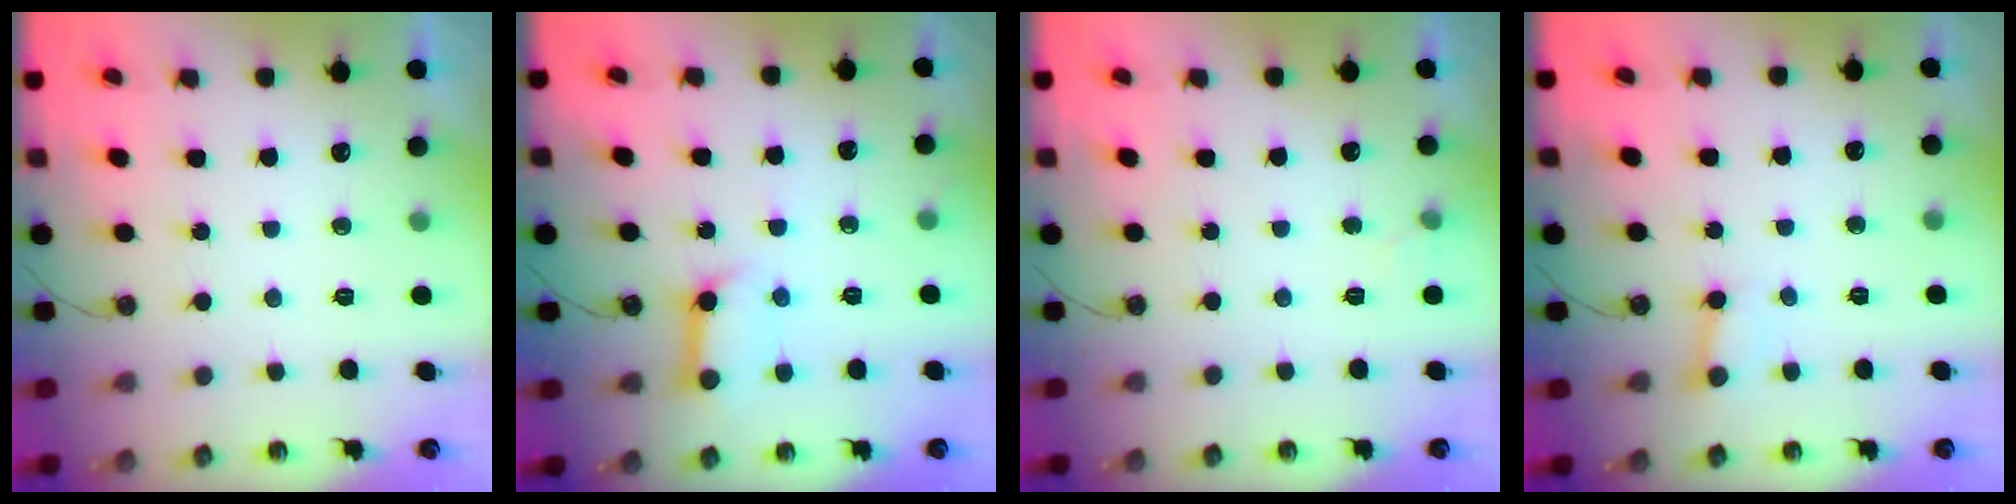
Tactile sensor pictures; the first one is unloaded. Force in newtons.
{"total": 10.3, "press": 10.2, "slide": 1.1}
{"total": 3.4, "press": 3.4, "slide": 0.5}
{"total": 2.7, "press": 2.7, "slide": 0.1}